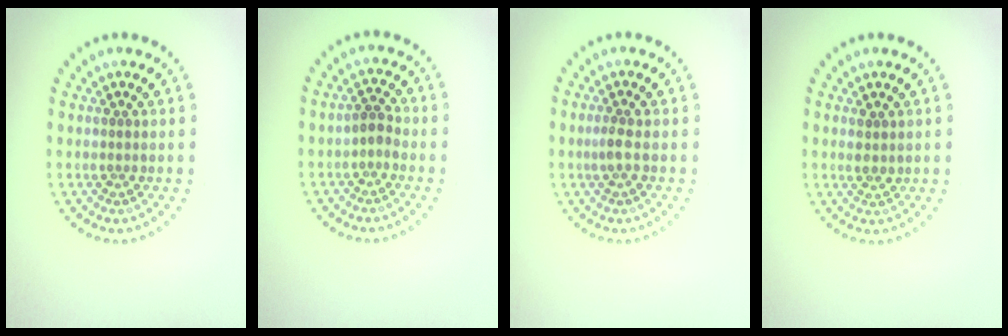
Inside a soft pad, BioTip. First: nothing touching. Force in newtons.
{"total": 1.3, "press": 1.0, "slide": 0.8}
{"total": 0.9, "press": 0.8, "slide": 0.4}
{"total": 1.2, "press": 1.1, "slide": 0.5}